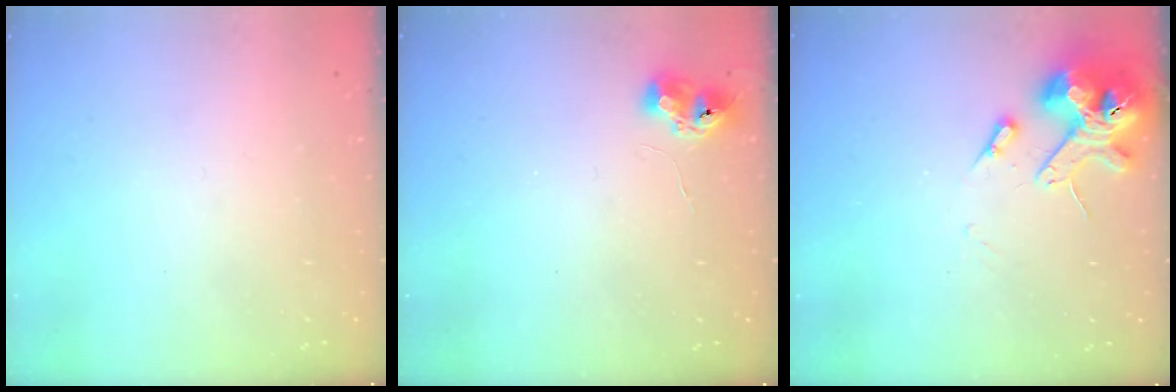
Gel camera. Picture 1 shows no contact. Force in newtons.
{"total": 7.5, "press": 7.4, "slide": 1.2}
{"total": 13.5, "press": 13.4, "slide": 2.0}